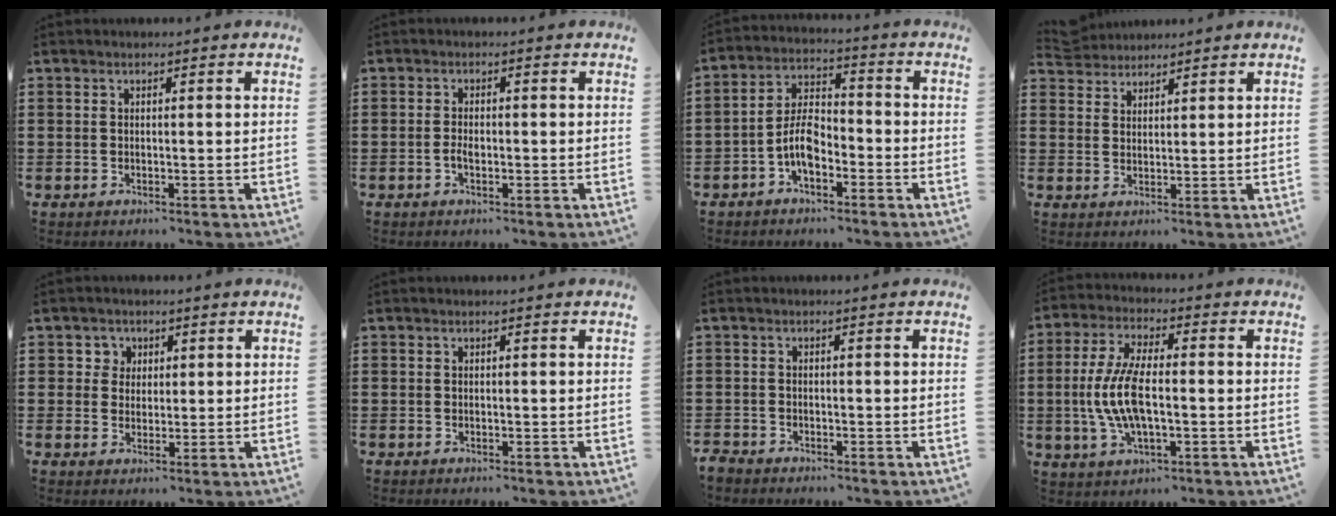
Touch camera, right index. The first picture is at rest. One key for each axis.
{"total": 1.5, "fx": -0.6, "fy": 0.6, "fz": 1.2, "tx": -0.024, "ty": 0.001, "tz": -0.012}
{"total": 6.2, "fx": -2.7, "fy": 3.1, "fz": 4.7, "tx": -0.109, "ty": 0.005, "tz": -0.057}
{"total": 3.3, "fx": 3.2, "fy": 0.7, "fz": -0.3, "tx": -0.005, "ty": 0.000, "tz": 0.063}
{"total": 2.8, "fx": 1.1, "fy": 2.6, "fz": 0.2, "tx": -0.020, "ty": 0.012, "tz": 0.018}
{"total": 0.0}
{"total": 1.4, "fx": -1.4, "fy": 0.4, "fz": -0.1, "tx": -0.002, "ty": 0.002, "tz": -0.031}
{"total": 9.3, "fx": -1.0, "fy": 3.7, "fz": 8.5, "tx": -0.198, "ty": -0.010, "tz": -0.025}